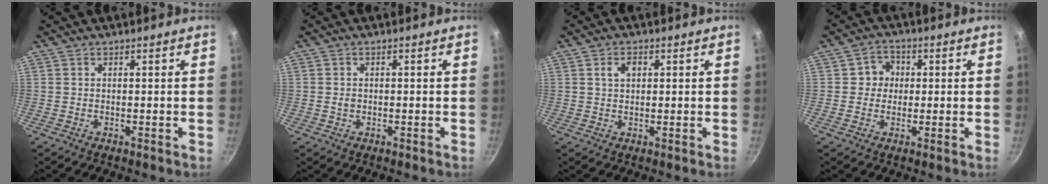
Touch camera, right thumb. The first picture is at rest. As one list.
[{"total": 0.9, "force": [0.0, 0.9, 0.3], "torque": [-0.002, 0.001, 0.001]}, {"total": 2.7, "force": [1.0, 1.9, 1.7], "torque": [-0.018, -0.001, 0.016]}, {"total": 4.4, "force": [0.5, 4.1, 1.3], "torque": [0.015, 0.006, 0.001]}]